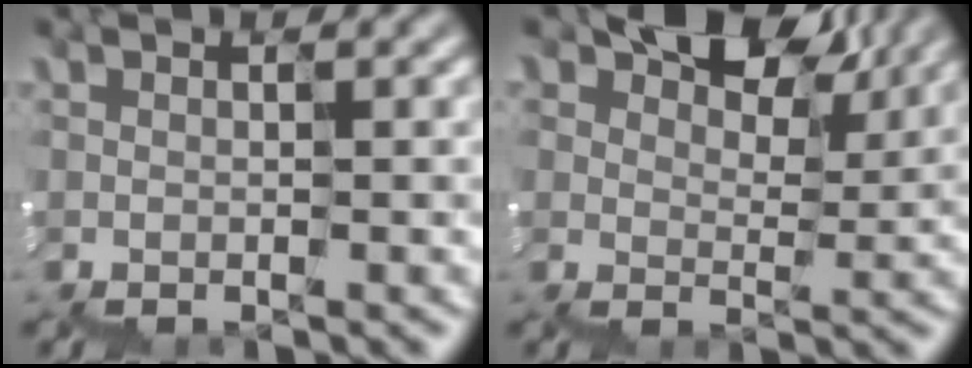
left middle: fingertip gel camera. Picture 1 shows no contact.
{"total": 6.0, "force": [4.9, 2.8, 1.9], "torque": [-0.045, 0.002, 0.086]}